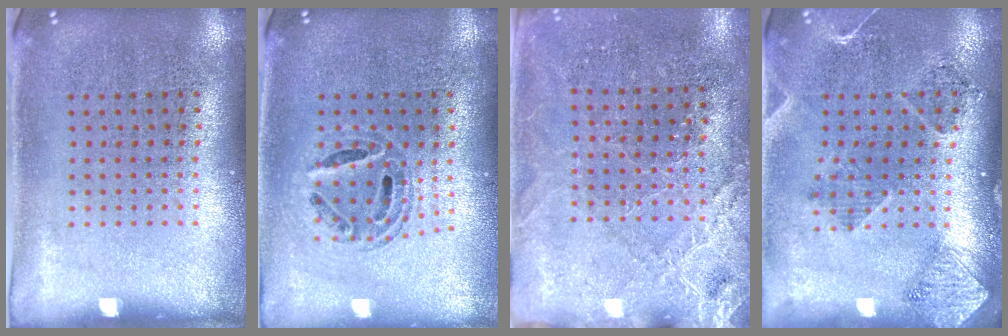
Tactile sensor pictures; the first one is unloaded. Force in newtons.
{"total": 0.7, "press": 0.7, "slide": 0.3}
{"total": 2.7, "press": 2.7, "slide": 0.3}
{"total": 1.6, "press": 1.5, "slide": 0.6}